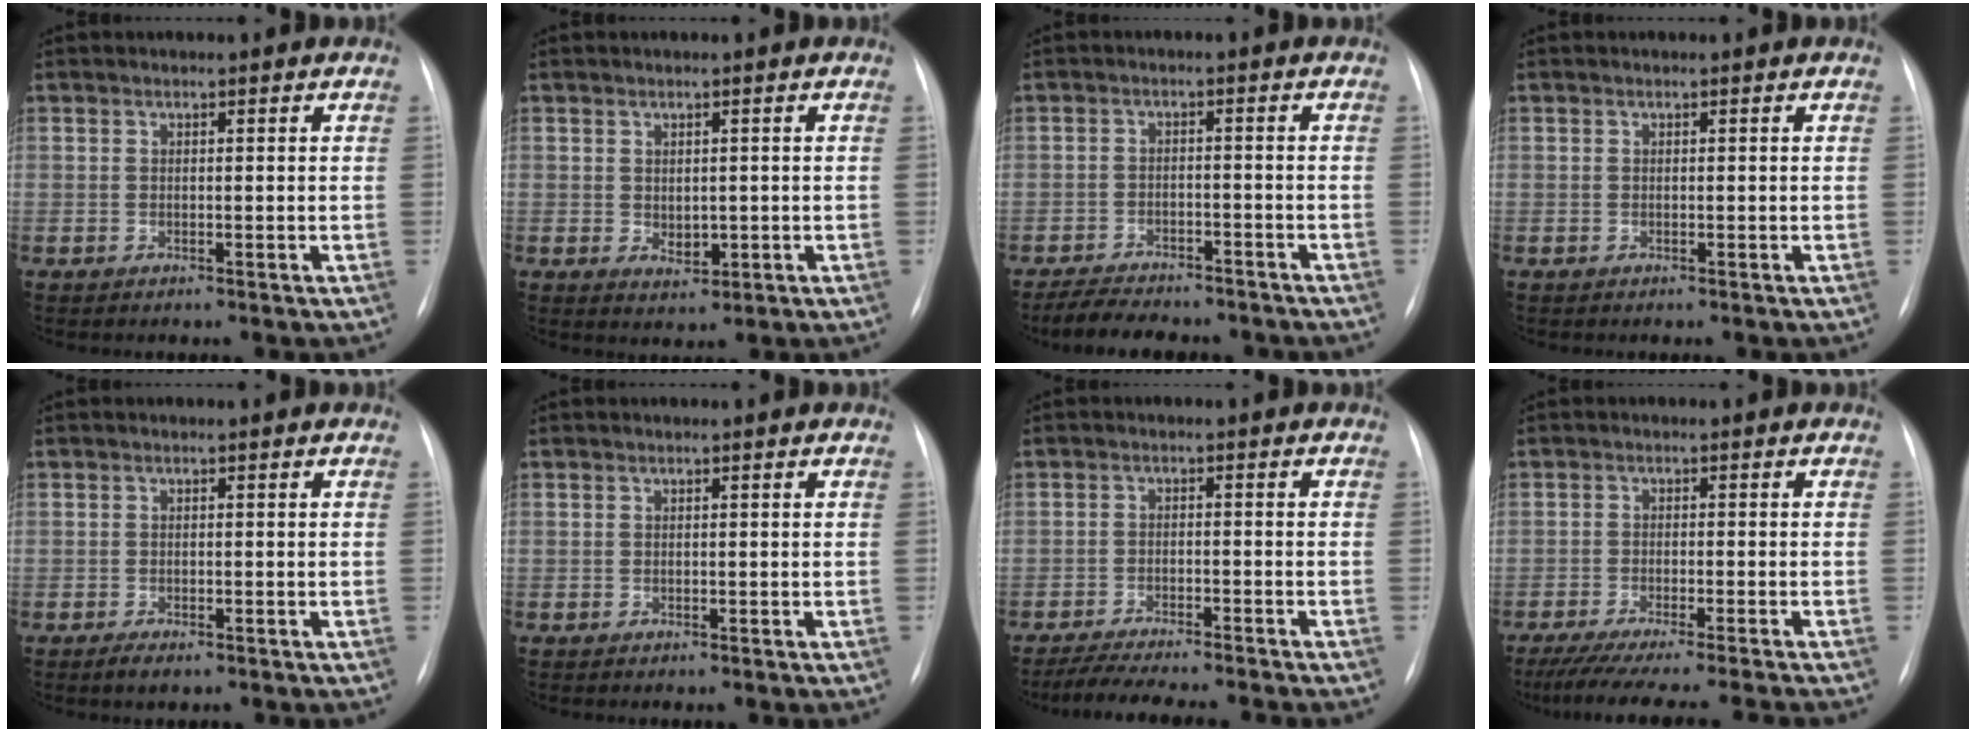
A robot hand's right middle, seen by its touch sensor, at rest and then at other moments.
{"total": 2.6, "force": [-0.2, 1.7, 1.9], "torque": [-0.027, -0.004, 0.006]}
{"total": 10.0, "force": [-9.0, 1.6, 4.2], "torque": [-0.065, -0.010, -0.133]}
{"total": 0.0}
{"total": 1.7, "force": [-1.1, 0.6, 1.2], "torque": [-0.022, -0.002, -0.014]}
{"total": 0.0}
{"total": 10.6, "force": [-9.4, 0.5, 4.7], "torque": [-0.065, -0.012, -0.142]}
{"total": 16.1, "force": [-14.4, -0.6, 7.2], "torque": [-0.107, -0.043, -0.208]}